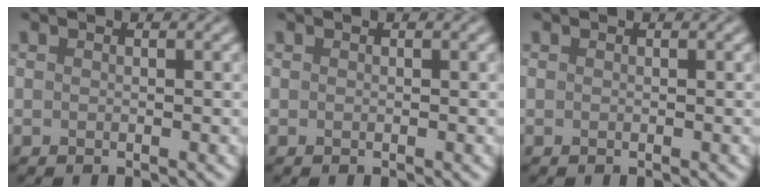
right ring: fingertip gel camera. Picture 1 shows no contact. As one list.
[{"total": 0.0}, {"total": 0.0}]